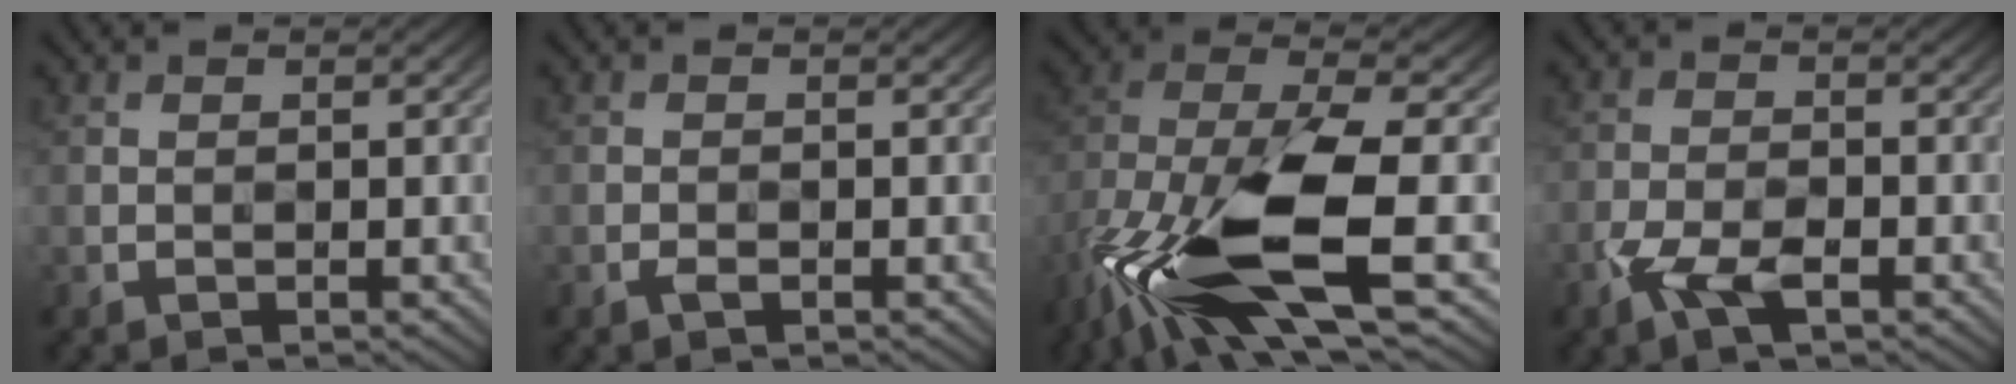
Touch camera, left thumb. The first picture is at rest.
{"total": 1.1, "force": [-0.6, 0.6, 0.6], "torque": [-0.011, -0.002, -0.013]}
{"total": 16.0, "force": [-6.1, 6.3, 13.3], "torque": [-0.299, -0.026, -0.114]}
{"total": 4.9, "force": [-2.6, 2.4, 3.4], "torque": [-0.071, -0.002, -0.057]}